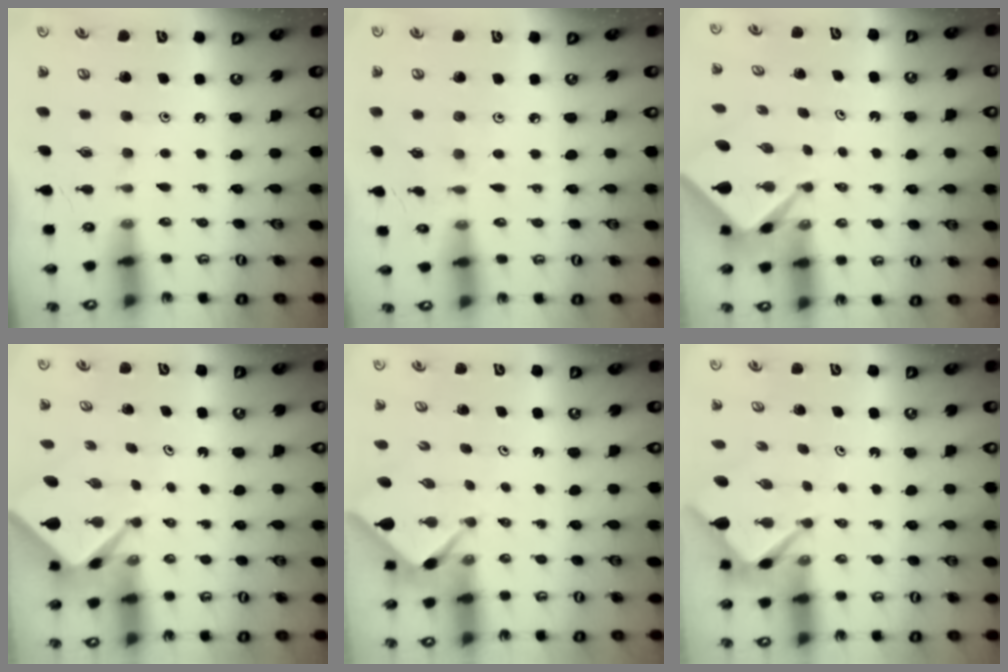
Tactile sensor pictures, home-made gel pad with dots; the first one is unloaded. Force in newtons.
{"total": 3.1, "press": 3.0, "slide": 0.4}
{"total": 2.3, "press": 2.3, "slide": 0.3}
{"total": 2.4, "press": 2.4, "slide": 0.2}
{"total": 2.4, "press": 2.4, "slide": 0.1}
{"total": 2.9, "press": 2.9, "slide": 0.2}